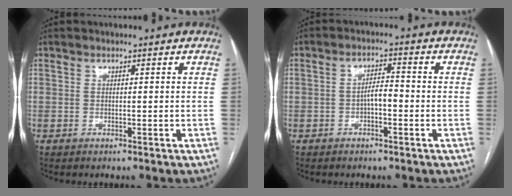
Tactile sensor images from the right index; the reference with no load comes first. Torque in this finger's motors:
{"motor_torque": [0.61, -0.09, 0.36, 0.07]}